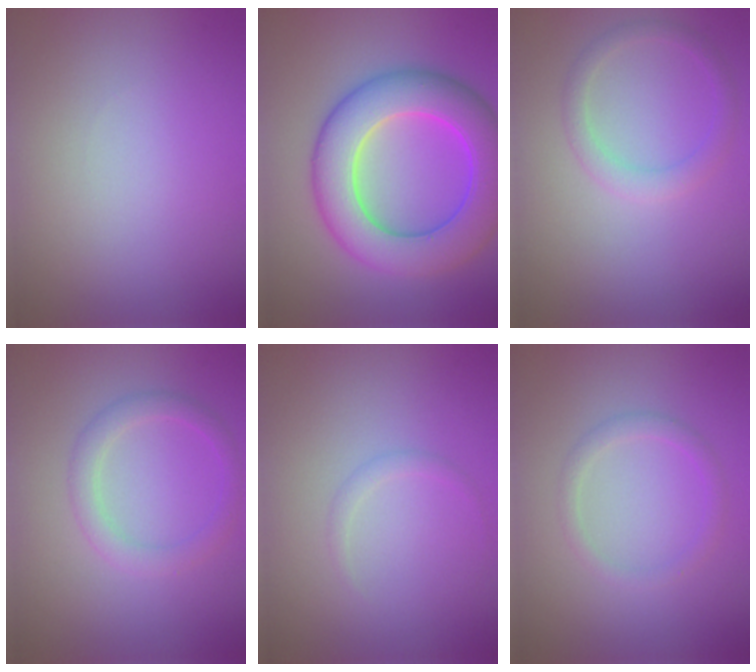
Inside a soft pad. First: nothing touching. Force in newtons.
{"total": 9.9, "press": 9.9, "slide": 0.3}
{"total": 2.0, "press": 2.0, "slide": 0.1}
{"total": 2.4, "press": 2.4, "slide": 0.1}
{"total": 0.8, "press": 0.8, "slide": 0.1}
{"total": 1.6, "press": 1.6, "slide": 0.0}